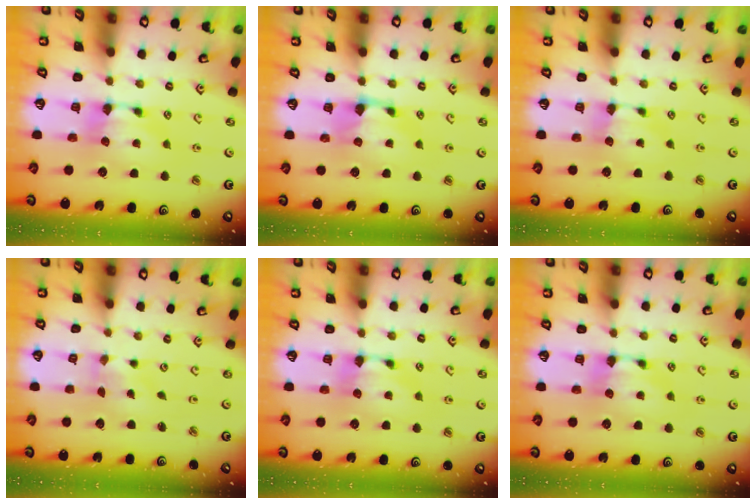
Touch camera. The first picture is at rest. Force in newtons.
{"total": 0.6, "press": 0.1, "slide": 0.6}
{"total": 0.9, "press": 0.8, "slide": 0.3}
{"total": 3.3, "press": 3.2, "slide": 0.9}
{"total": 0.0}
{"total": 0.0}